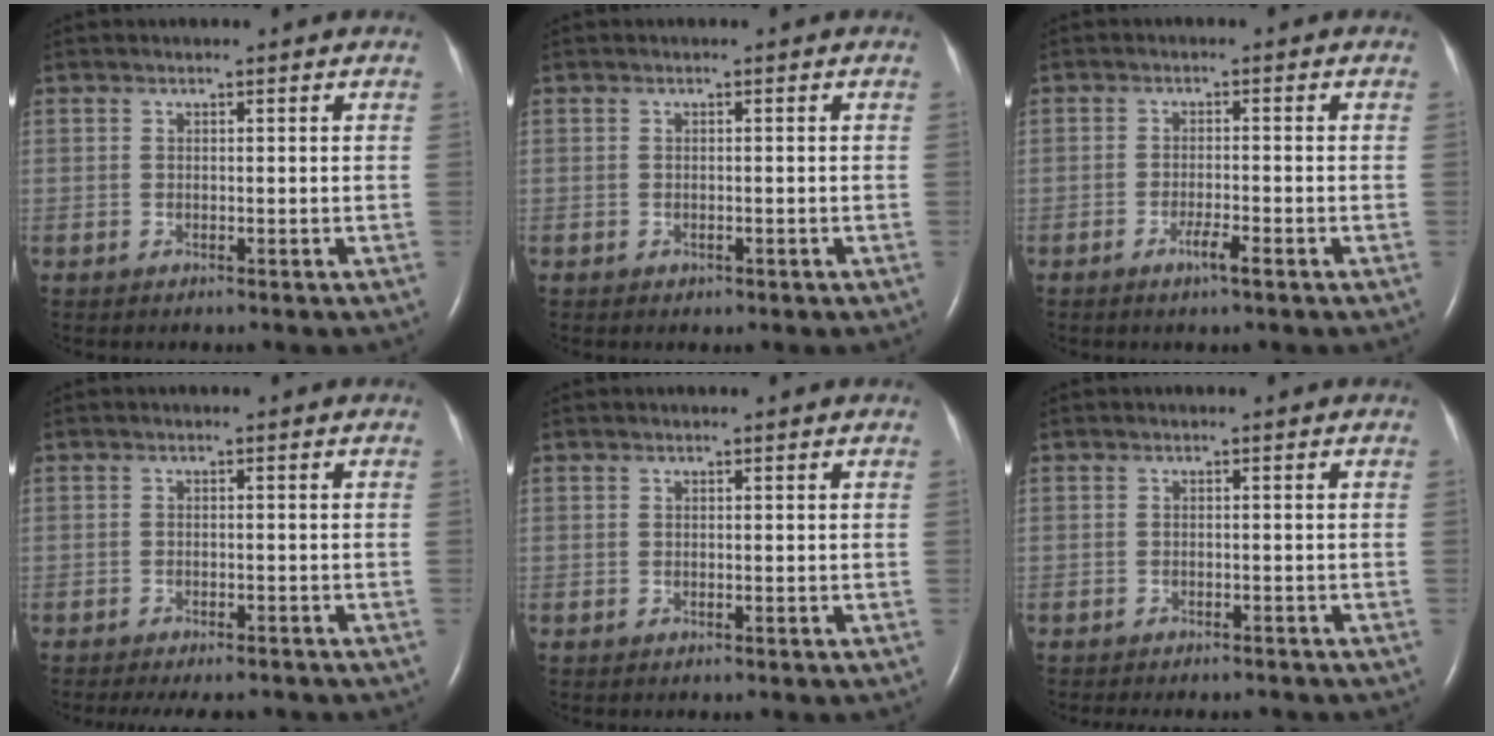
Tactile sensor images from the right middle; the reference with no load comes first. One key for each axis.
{"total": 0.7, "fx": -0.3, "fy": 0.5, "fz": 0.4, "tx": -0.005, "ty": 0.000, "tz": 0.000}
{"total": 2.7, "fx": -1.6, "fy": 0.1, "fz": 2.1, "tx": -0.039, "ty": -0.003, "tz": -0.028}
{"total": 7.7, "fx": -6.8, "fy": 2.1, "fz": 3.0, "tx": -0.037, "ty": -0.011, "tz": -0.085}
{"total": 0.0}
{"total": 6.0, "fx": -5.5, "fy": 1.6, "fz": 2.0, "tx": -0.022, "ty": -0.006, "tz": -0.067}